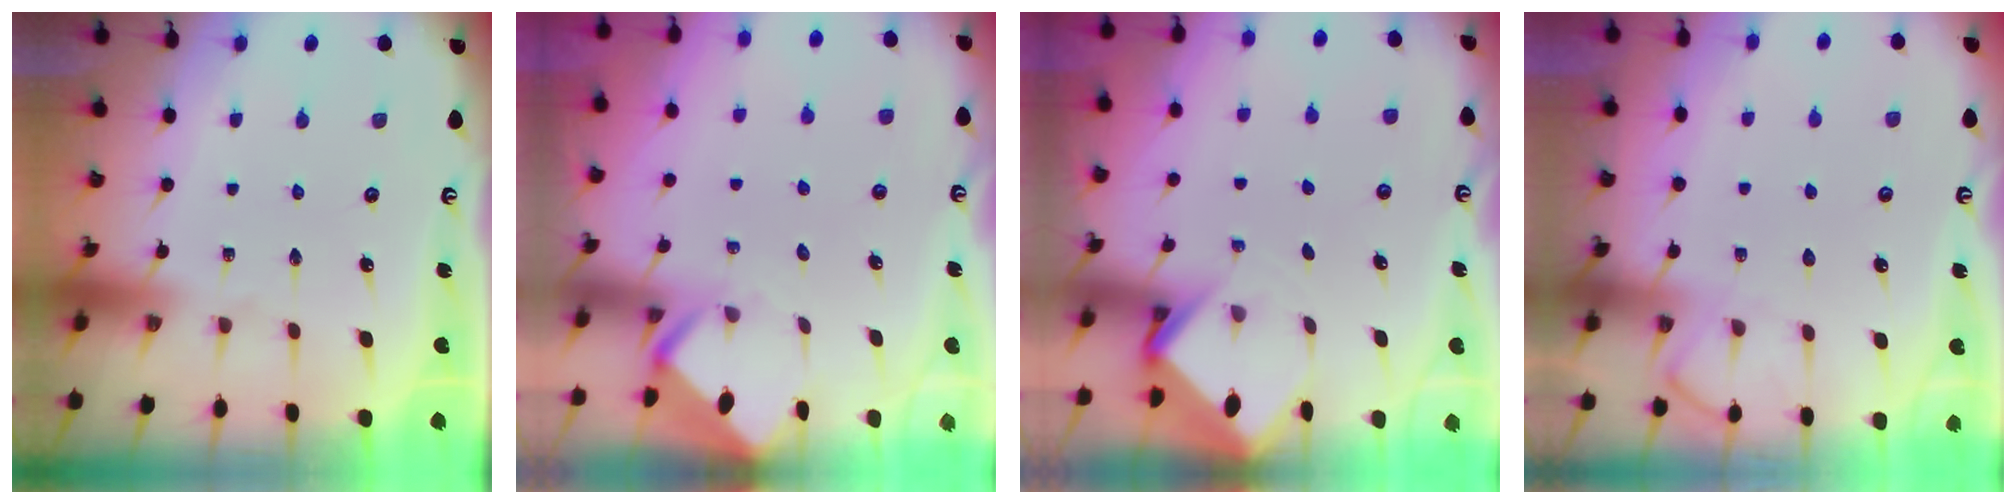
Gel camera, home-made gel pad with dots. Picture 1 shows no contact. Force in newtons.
{"total": 3.5, "press": 3.5, "slide": 0.3}
{"total": 2.9, "press": 2.9, "slide": 0.2}
{"total": 6.4, "press": 6.4, "slide": 0.7}